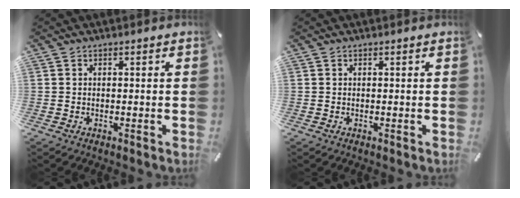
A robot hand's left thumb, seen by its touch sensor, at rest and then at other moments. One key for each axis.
{"total": 0.0}